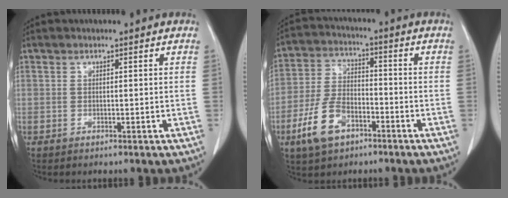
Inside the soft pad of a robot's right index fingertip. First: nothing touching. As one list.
[{"total": 9.7, "force": [-5.0, 5.3, 6.4], "torque": [-0.148, 0.005, -0.094]}]